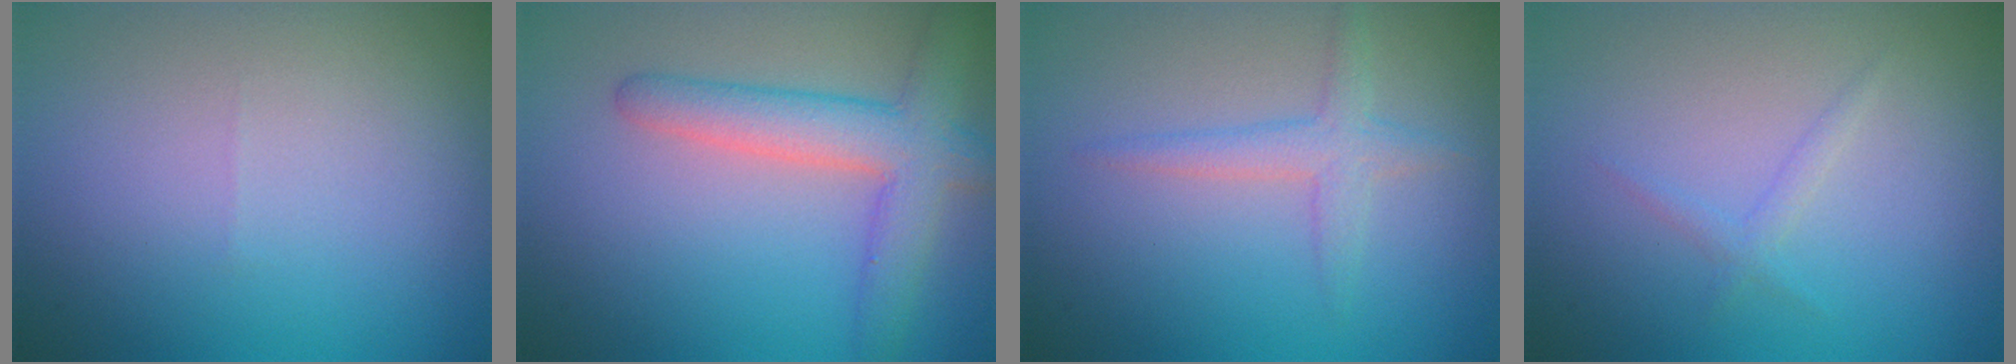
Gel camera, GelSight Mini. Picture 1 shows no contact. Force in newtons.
{"total": 4.9, "press": 4.9, "slide": 0.3}
{"total": 2.2, "press": 2.2, "slide": 0.1}
{"total": 1.0, "press": 1.0, "slide": 0.0}